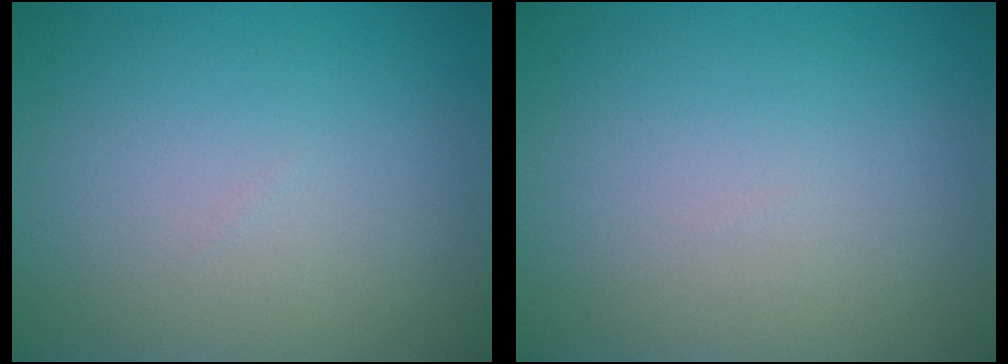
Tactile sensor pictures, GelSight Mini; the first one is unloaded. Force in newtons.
{"total": 0.0}